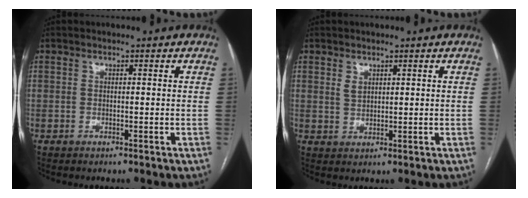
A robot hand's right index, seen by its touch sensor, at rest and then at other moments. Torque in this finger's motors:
{"motor_torque": [0.08, 0.06, 0.01, 0.01]}